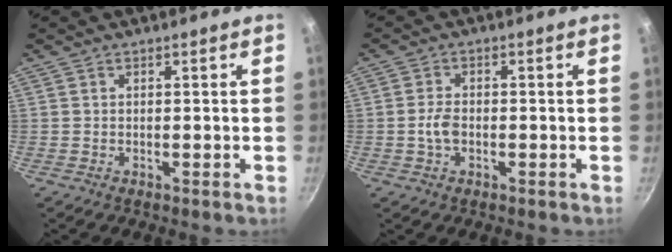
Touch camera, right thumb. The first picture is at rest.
{"total": 3.3, "force": [-0.8, 2.1, 2.5], "torque": [-0.049, 0.012, -0.017]}